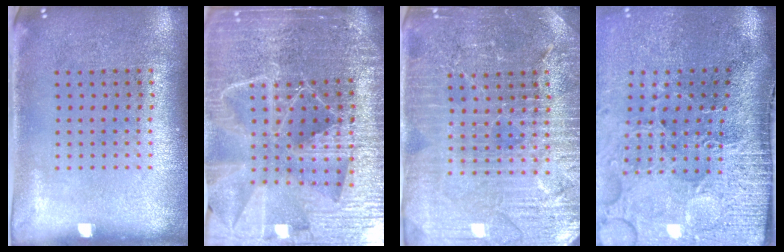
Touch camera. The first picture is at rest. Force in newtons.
{"total": 6.4, "press": 5.6, "slide": 3.3}
{"total": 4.5, "press": 4.2, "slide": 1.5}
{"total": 5.1, "press": 4.0, "slide": 3.1}